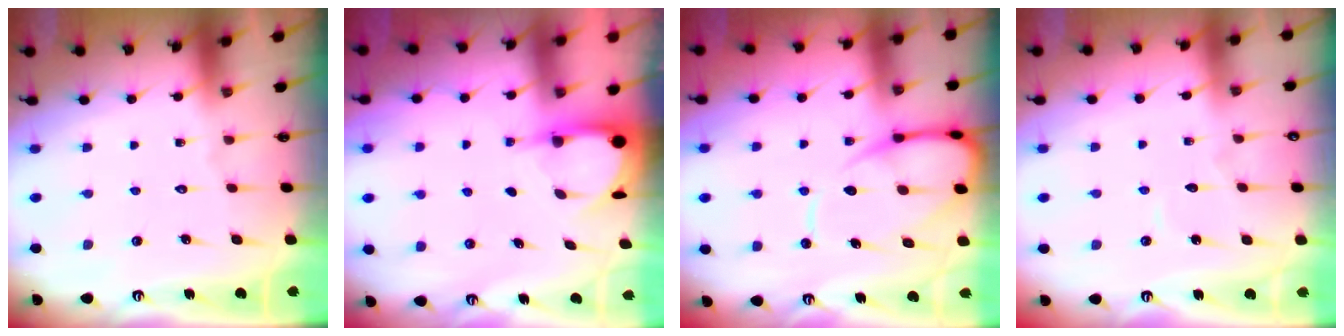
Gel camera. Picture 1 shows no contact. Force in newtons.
{"total": 3.9, "press": 3.9, "slide": 0.3}
{"total": 10.2, "press": 10.1, "slide": 1.3}
{"total": 3.4, "press": 3.4, "slide": 0.1}